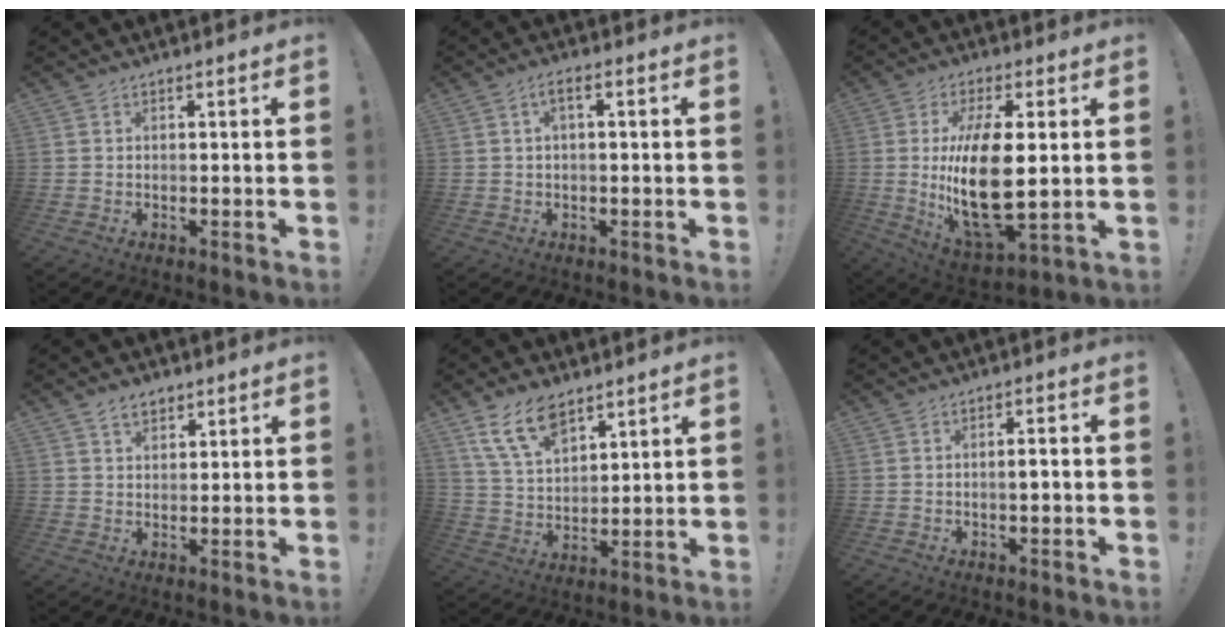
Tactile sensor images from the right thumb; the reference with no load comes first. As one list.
[{"total": 2.9, "force": [-0.1, 0.7, 2.8], "torque": [-0.053, 0.004, -0.002]}, {"total": 19.4, "force": [1.2, 8.2, 17.5], "torque": [-0.342, -0.027, 0.018]}, {"total": 4.5, "force": [2.9, 2.8, 2.0], "torque": [-0.026, -0.009, 0.051]}, {"total": 12.2, "force": [8.4, 6.0, 6.5], "torque": [-0.128, -0.038, 0.163]}, {"total": 2.0, "force": [-0.6, 0.2, 2.0], "torque": [-0.028, 0.000, -0.013]}]